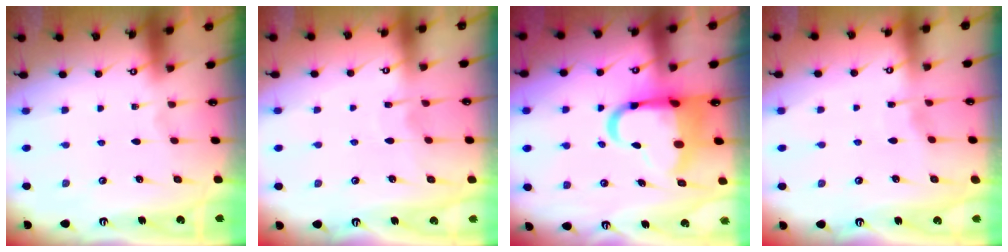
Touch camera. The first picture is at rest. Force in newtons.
{"total": 3.9, "press": 3.9, "slide": 0.3}
{"total": 12.1, "press": 11.9, "slide": 2.5}
{"total": 2.0, "press": 2.0, "slide": 0.3}